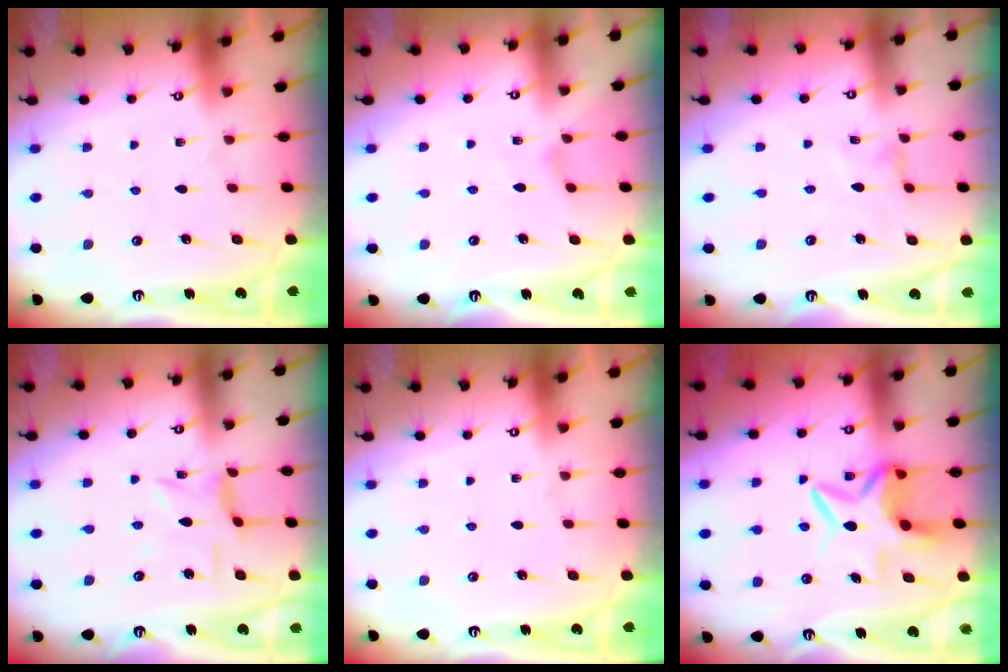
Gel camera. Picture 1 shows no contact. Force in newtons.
{"total": 1.5, "press": 1.4, "slide": 0.4}
{"total": 0.0}
{"total": 2.4, "press": 2.4, "slide": 0.4}
{"total": 0.0}
{"total": 8.2, "press": 8.2, "slide": 0.8}